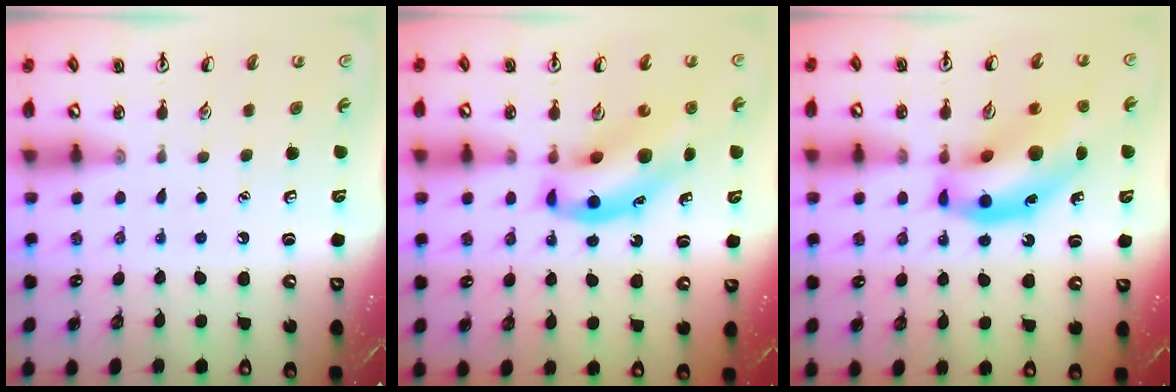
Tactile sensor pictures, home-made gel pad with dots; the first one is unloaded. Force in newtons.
{"total": 10.2, "press": 9.8, "slide": 2.7}
{"total": 16.5, "press": 15.8, "slide": 4.8}